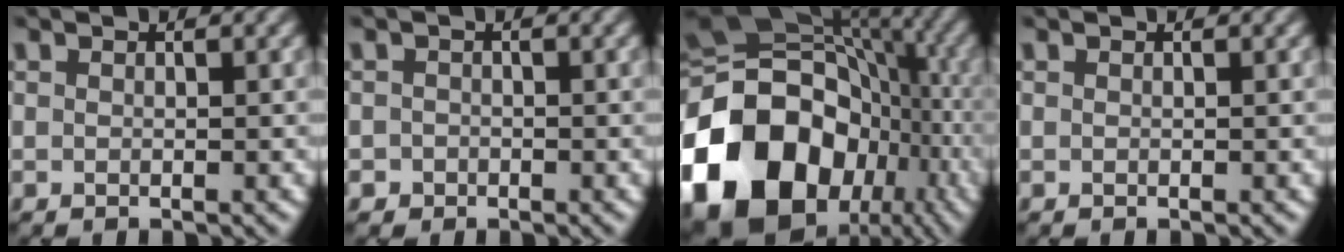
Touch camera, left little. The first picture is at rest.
{"total": 0.9, "force": [-0.4, 0.8, 0.0], "torque": [0.009, -0.001, -0.007]}
{"total": 22.2, "force": [-8.1, 17.0, 11.8], "torque": [-0.256, -0.012, -0.139]}
{"total": 0.0}